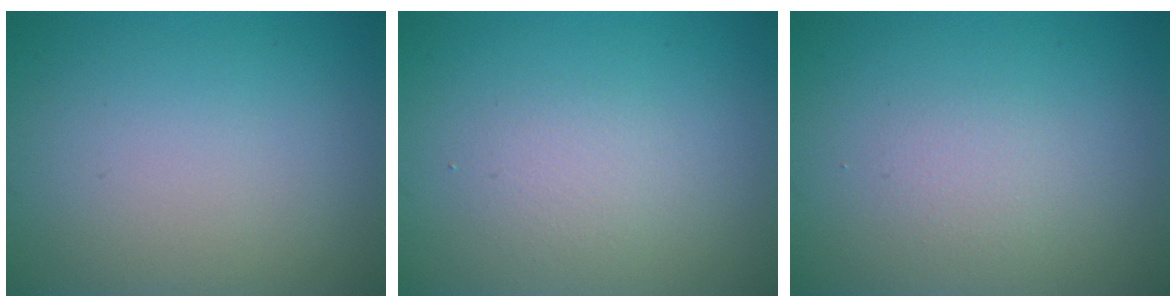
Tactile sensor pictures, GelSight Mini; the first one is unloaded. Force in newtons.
{"total": 1.6, "press": 1.6, "slide": 0.0}
{"total": 1.3, "press": 1.3, "slide": 0.1}